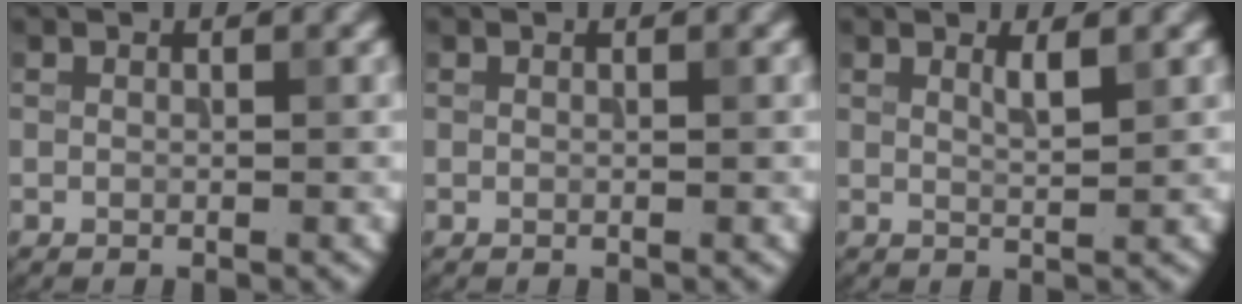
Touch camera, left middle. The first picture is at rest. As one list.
[{"total": 0.0}, {"total": 1.0, "force": [0.7, 0.1, 0.7], "torque": [-0.009, 0.001, 0.014]}]